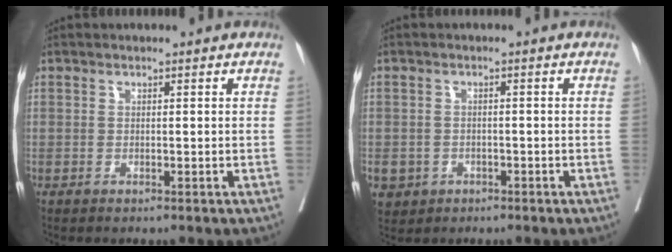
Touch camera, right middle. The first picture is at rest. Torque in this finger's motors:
{"motor_torque": [1.07, -1.07, 1.05, 0.21]}